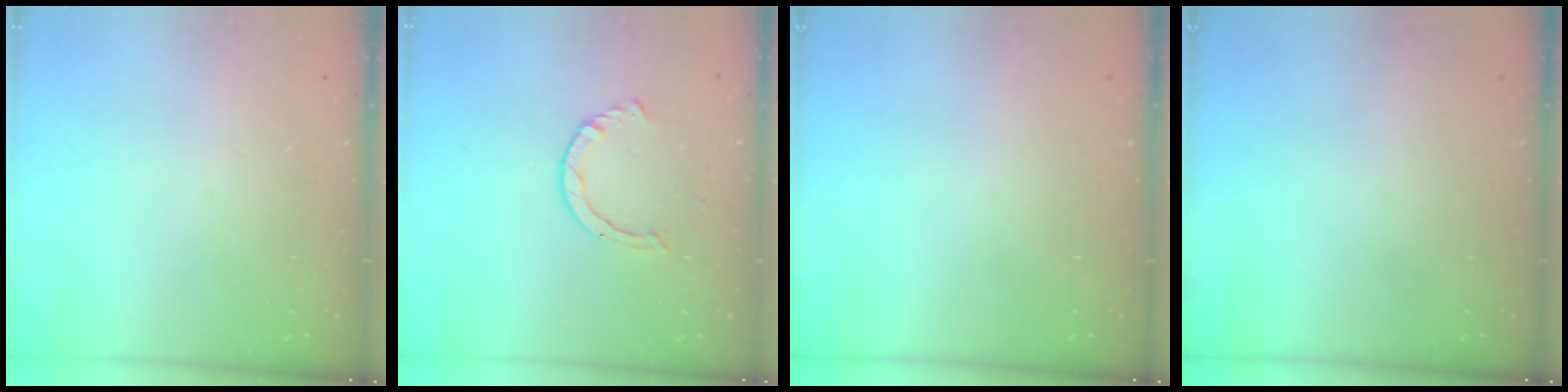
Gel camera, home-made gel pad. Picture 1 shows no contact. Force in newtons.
{"total": 2.3, "press": 2.3, "slide": 0.2}
{"total": 0.0}
{"total": 0.0}